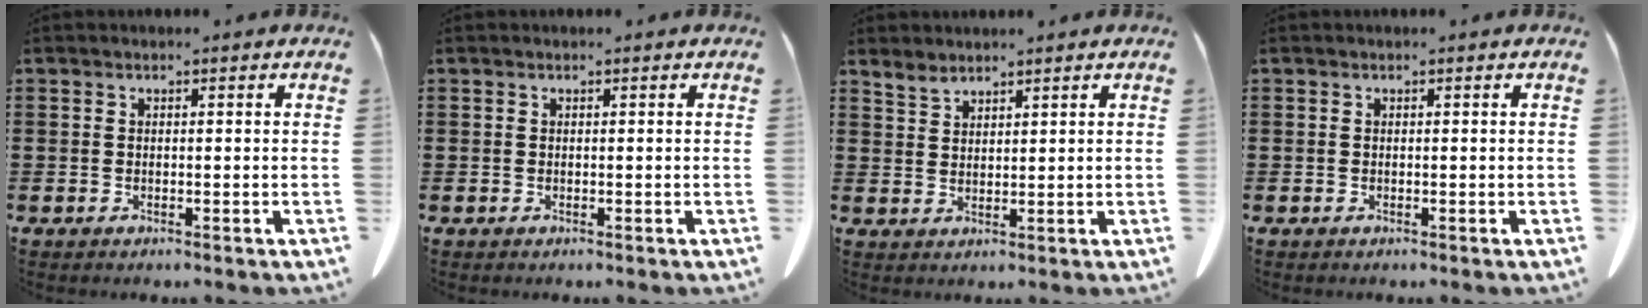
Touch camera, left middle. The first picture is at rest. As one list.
[{"total": 0.0}, {"total": 2.3, "force": [2.2, 0.6, 0.4], "torque": [-0.014, -0.004, 0.043]}, {"total": 0.0}]